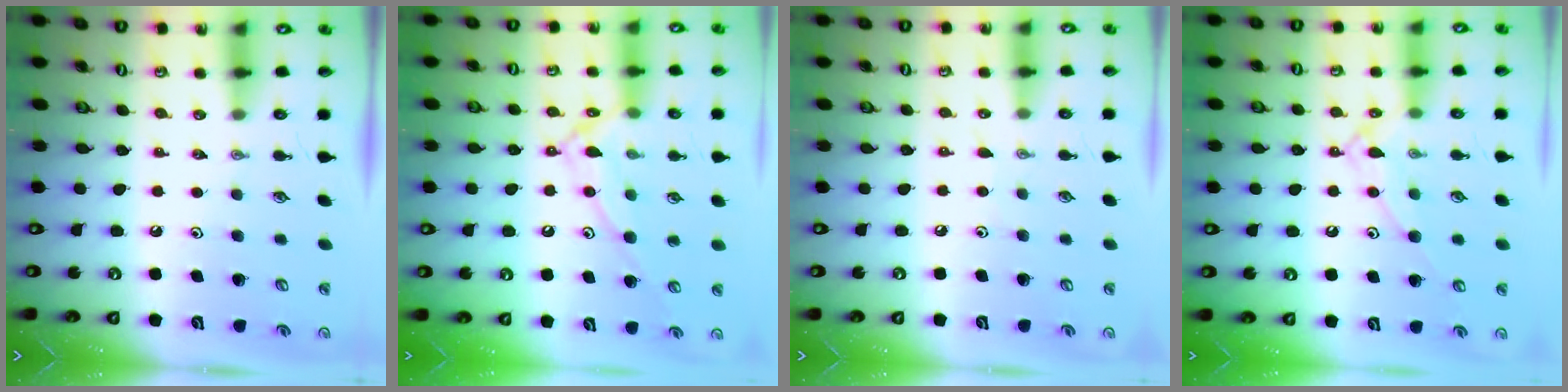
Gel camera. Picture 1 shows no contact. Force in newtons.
{"total": 12.1, "press": 12.1, "slide": 0.7}
{"total": 2.3, "press": 2.3, "slide": 0.3}
{"total": 11.4, "press": 11.4, "slide": 0.8}